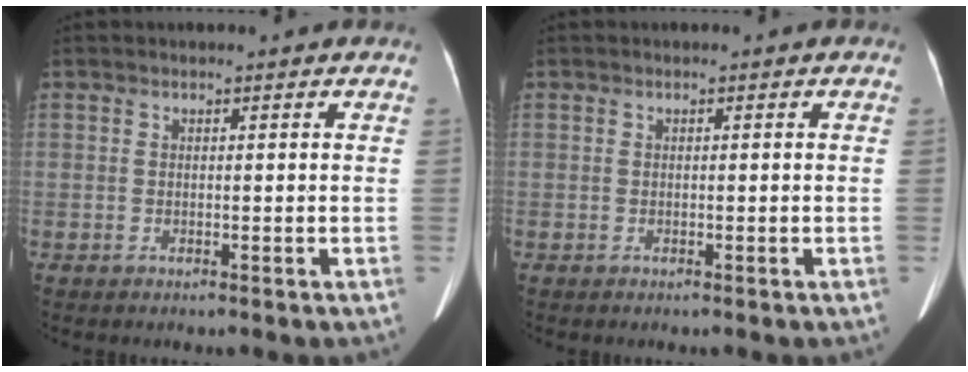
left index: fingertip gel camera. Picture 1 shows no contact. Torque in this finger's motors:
{"motor_torque": [0.00, 0.00, 0.00, 0.00]}